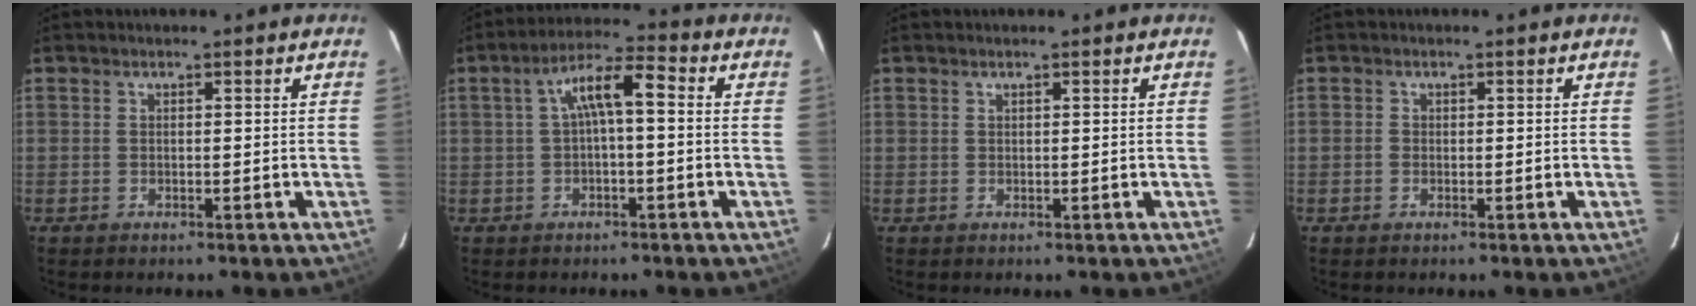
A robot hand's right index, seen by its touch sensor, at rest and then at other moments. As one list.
[{"total": 6.8, "force": [0.3, 1.9, 6.6], "torque": [-0.126, 0.023, 0.007]}, {"total": 0.5, "force": [0.2, 0.4, -0.1], "torque": [0.003, 0.002, 0.004]}, {"total": 0.6, "force": [-0.3, 0.5, 0.1], "torque": [-0.001, -0.001, -0.008]}]